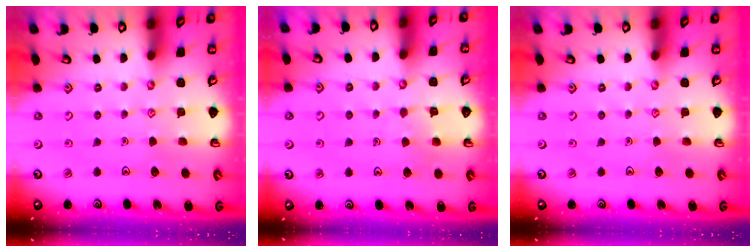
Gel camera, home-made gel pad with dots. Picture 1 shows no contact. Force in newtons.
{"total": 4.2, "press": 4.2, "slide": 0.3}
{"total": 0.0}